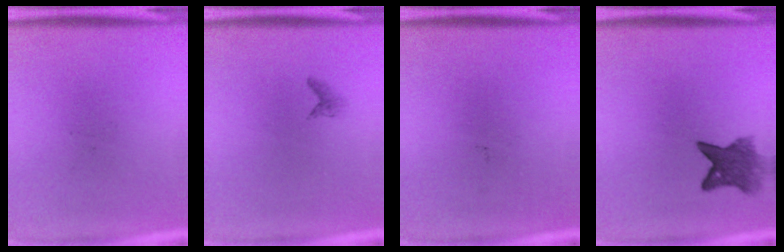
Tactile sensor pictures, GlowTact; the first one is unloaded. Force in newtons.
{"total": 0.7}
{"total": 0.0}
{"total": 5.7}